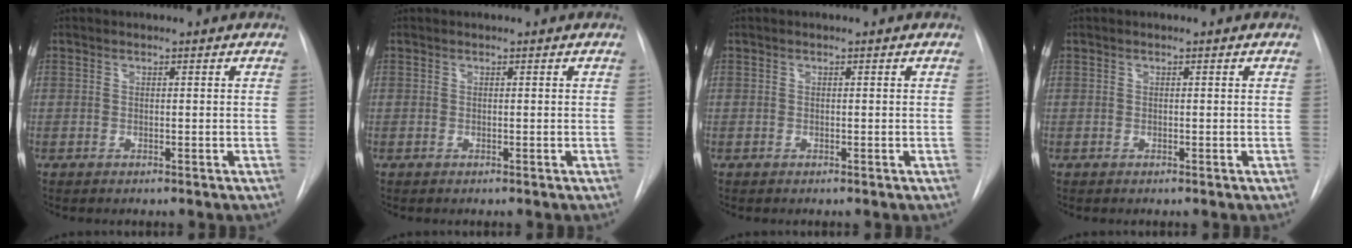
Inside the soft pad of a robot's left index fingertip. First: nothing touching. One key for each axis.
{"total": 0.0}
{"total": 0.0}
{"total": 0.0}